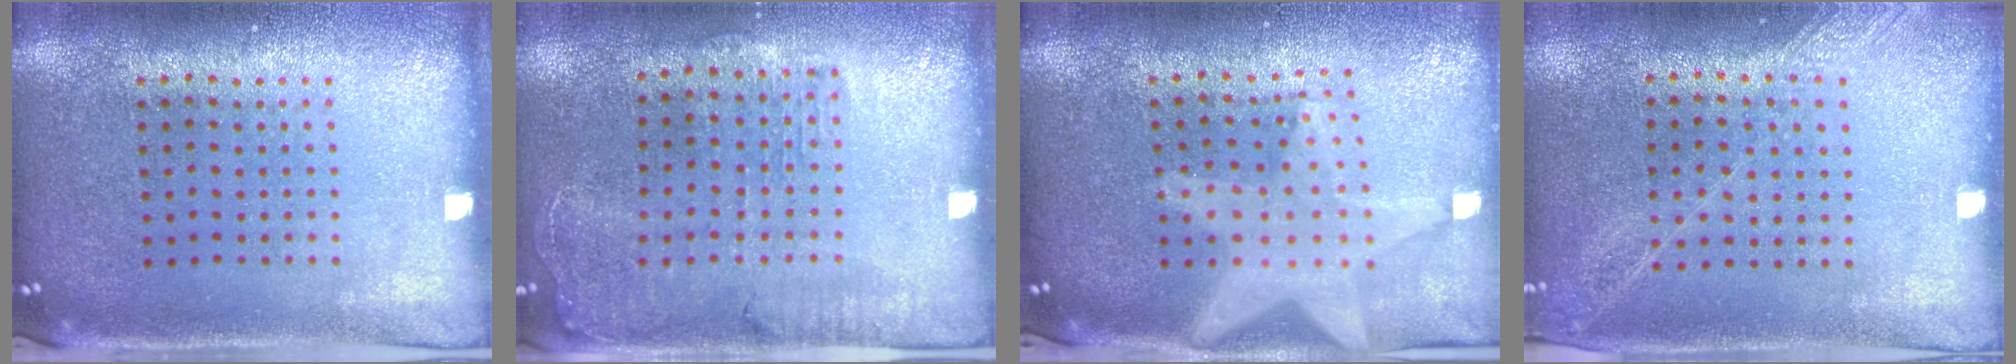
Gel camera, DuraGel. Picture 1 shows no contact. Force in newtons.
{"total": 1.4, "press": 1.4, "slide": 0.4}
{"total": 2.2, "press": 1.8, "slide": 1.2}
{"total": 1.3, "press": 1.2, "slide": 0.3}